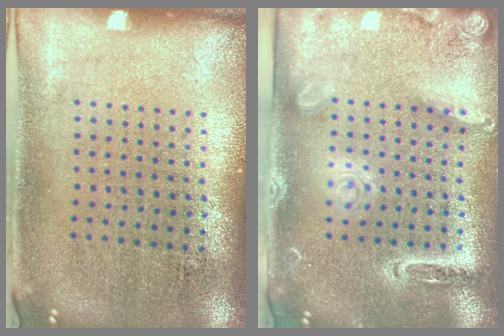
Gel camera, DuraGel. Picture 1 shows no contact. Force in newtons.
{"total": 2.2, "press": 1.9, "slide": 1.1}